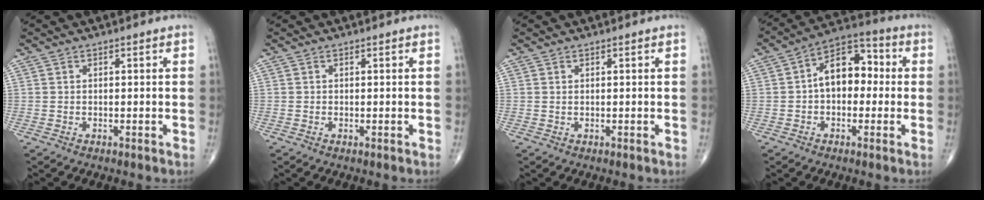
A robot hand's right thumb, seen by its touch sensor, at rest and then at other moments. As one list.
[{"total": 0.0}, {"total": 0.0}, {"total": 10.9, "force": [0.3, 7.1, 8.3], "torque": [-0.103, 0.037, -0.009]}]